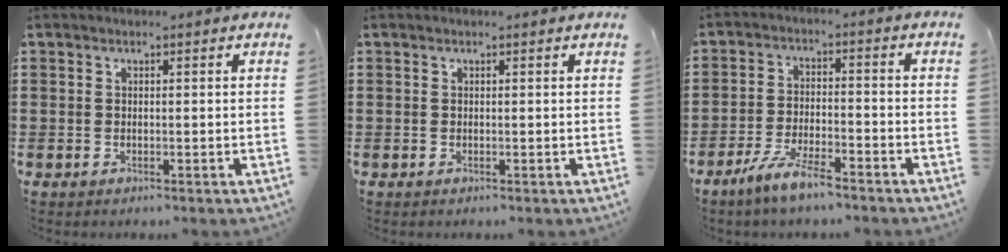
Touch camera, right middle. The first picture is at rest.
{"total": 0.0}
{"total": 5.9, "force": [-4.8, 0.6, 3.5], "torque": [-0.083, -0.012, -0.092]}